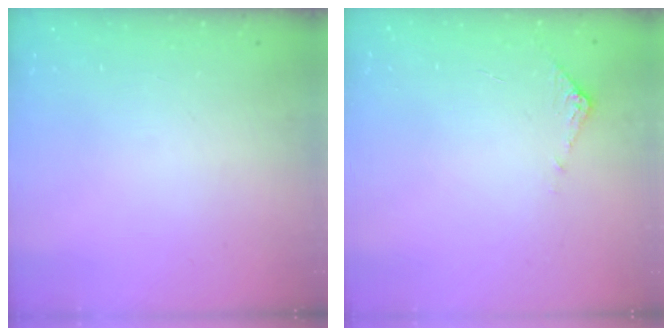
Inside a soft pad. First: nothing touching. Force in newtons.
{"total": 6.5, "press": 6.4, "slide": 0.6}